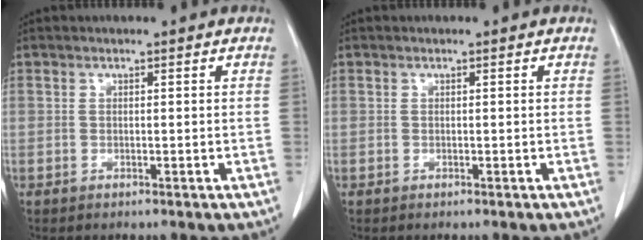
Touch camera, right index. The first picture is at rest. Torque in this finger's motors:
{"motor_torque": [0.05, -0.04, -0.01, 0.01]}